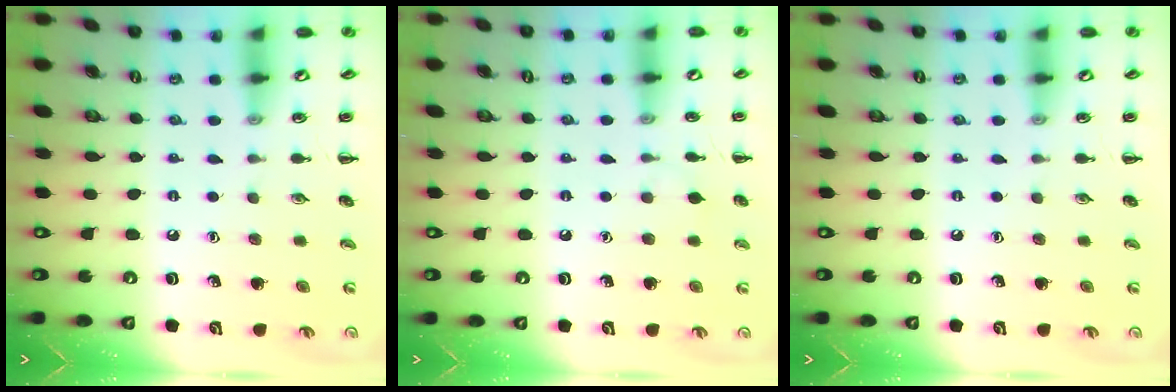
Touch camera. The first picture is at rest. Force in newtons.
{"total": 3.9, "press": 3.7, "slide": 1.4}
{"total": 0.0}